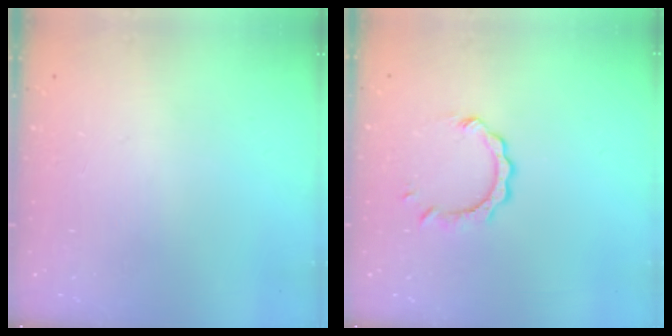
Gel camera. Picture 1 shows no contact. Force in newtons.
{"total": 5.4, "press": 5.4, "slide": 0.1}